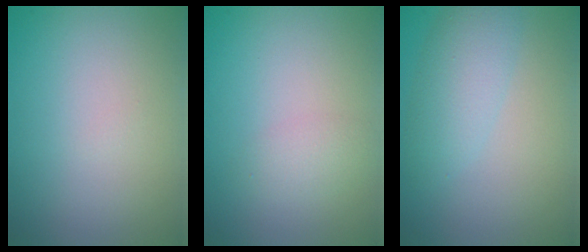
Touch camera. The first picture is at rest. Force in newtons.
{"total": 1.6, "press": 1.6, "slide": 0.1}
{"total": 3.3, "press": 3.3, "slide": 0.1}